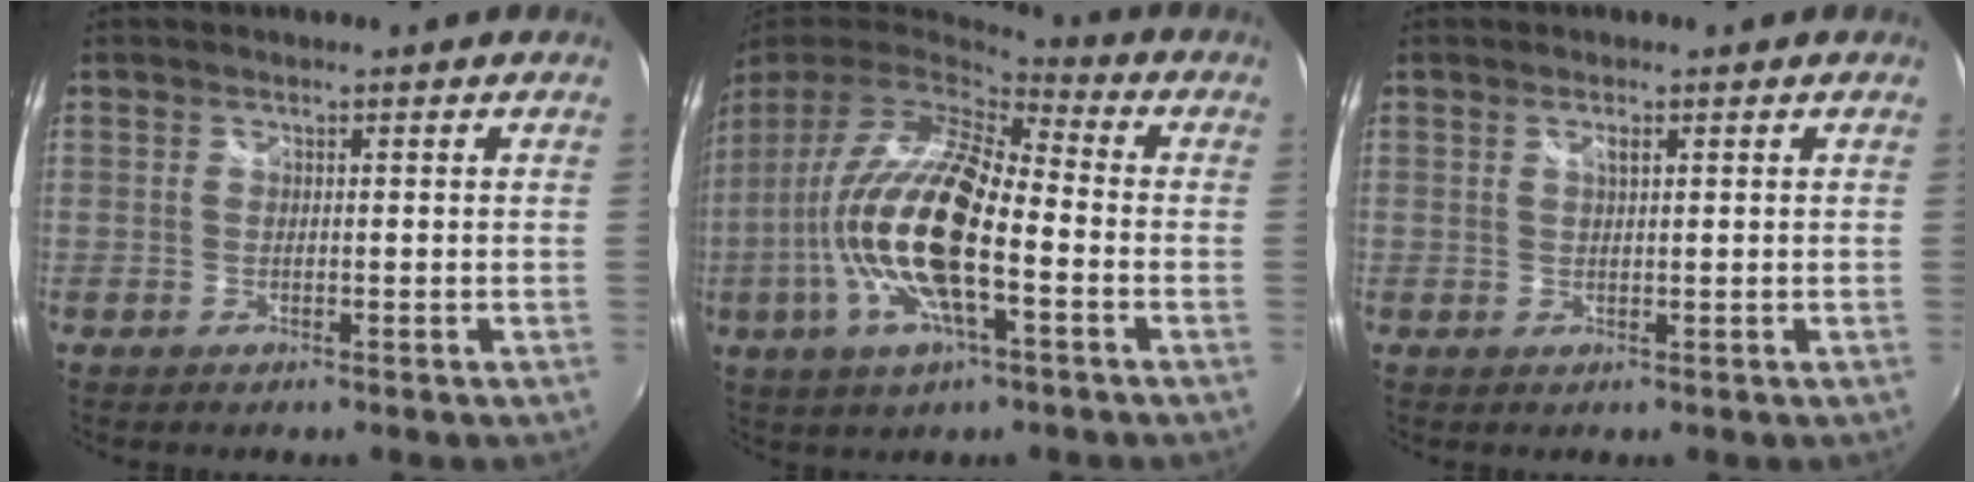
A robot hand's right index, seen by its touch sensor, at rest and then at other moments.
{"total": 20.2, "force": [-5.1, 6.4, 18.5], "torque": [-0.354, -0.024, -0.101]}
{"total": 1.1, "force": [0.6, 0.3, 0.9], "torque": [-0.015, 0.001, 0.009]}